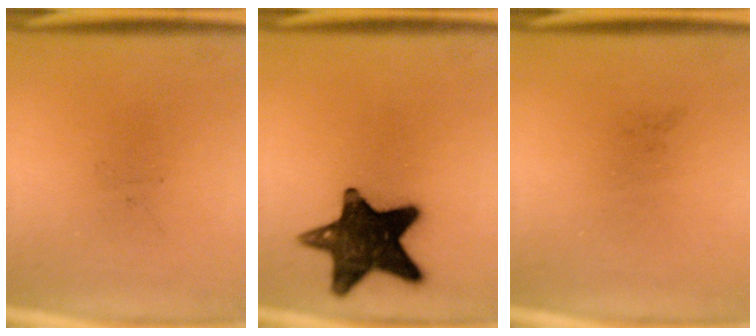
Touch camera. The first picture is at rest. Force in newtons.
{"total": 15.8}
{"total": 0.0}